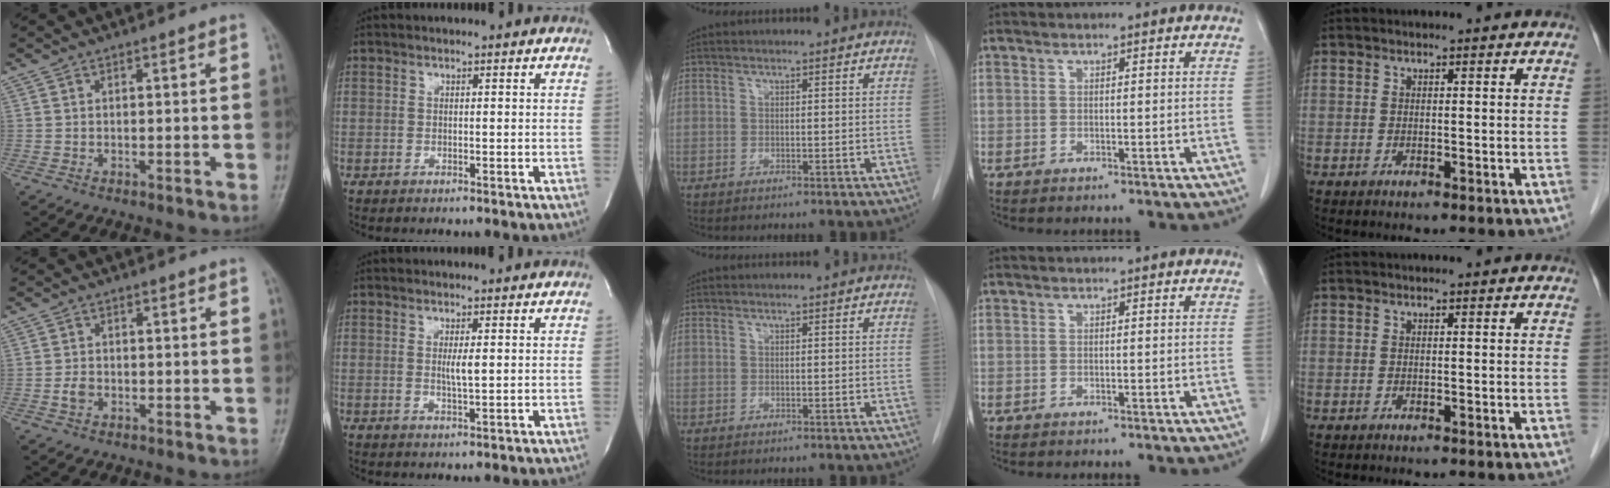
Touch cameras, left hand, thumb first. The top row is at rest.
{"thumb": {"total": 2.2, "force": [-0.7, 1.6, 1.4], "torque": [-0.024, 0.005, -0.015]}, "index": {"total": 2.0, "force": [0.0, 0.1, 2.0], "torque": [-0.042, -0.008, 0.000]}}